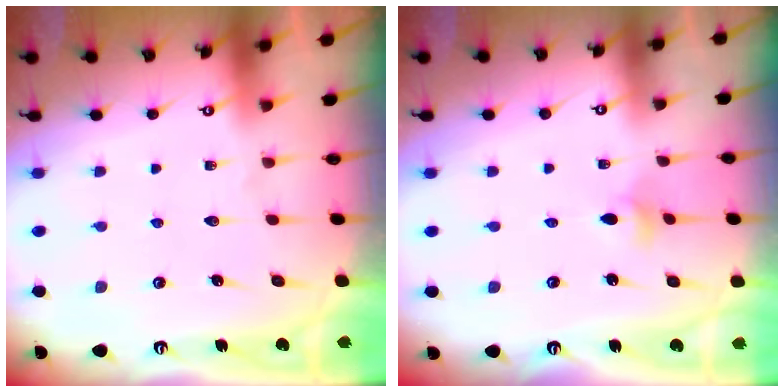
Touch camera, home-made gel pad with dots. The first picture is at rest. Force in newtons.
{"total": 2.8, "press": 2.7, "slide": 0.4}